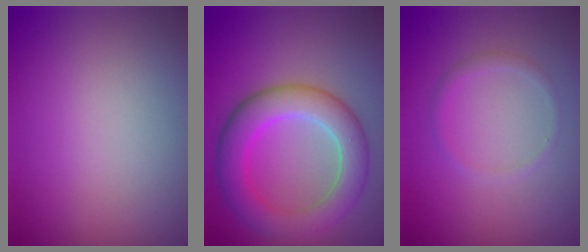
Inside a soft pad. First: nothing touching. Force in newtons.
{"total": 6.2, "press": 6.1, "slide": 0.4}
{"total": 0.9, "press": 0.9, "slide": 0.1}